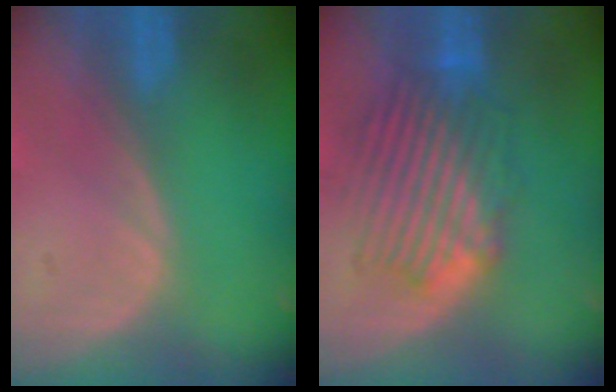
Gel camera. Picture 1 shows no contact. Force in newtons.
{"total": 8.5, "press": 8.3, "slide": 1.9}